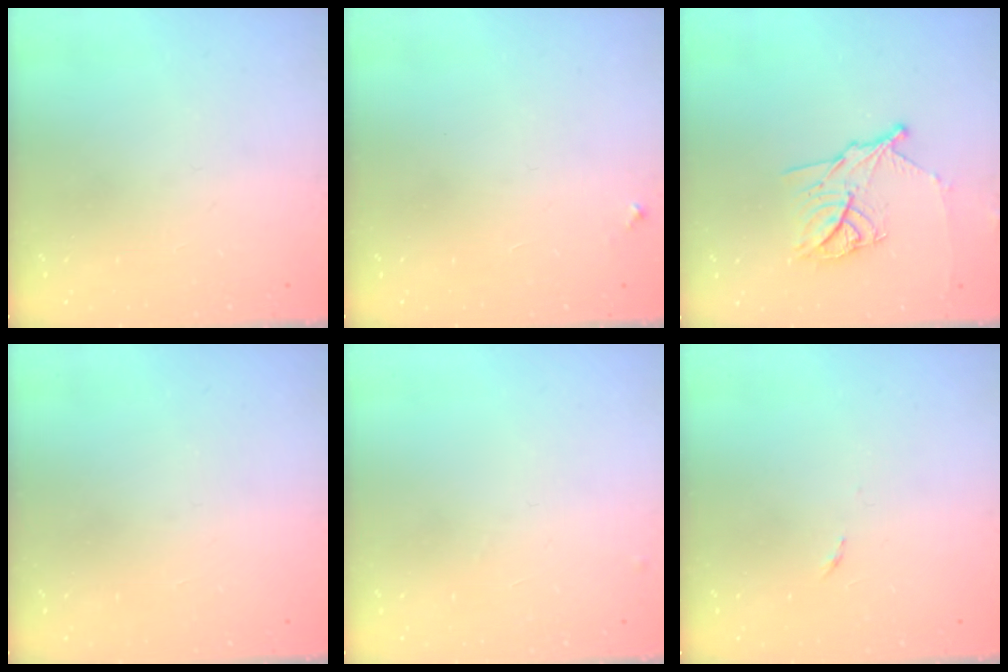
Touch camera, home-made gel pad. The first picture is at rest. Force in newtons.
{"total": 3.3, "press": 3.2, "slide": 0.3}
{"total": 12.7, "press": 12.7, "slide": 0.7}
{"total": 1.5, "press": 1.5, "slide": 0.1}
{"total": 4.5, "press": 4.4, "slide": 0.6}
{"total": 2.6, "press": 2.6, "slide": 0.4}